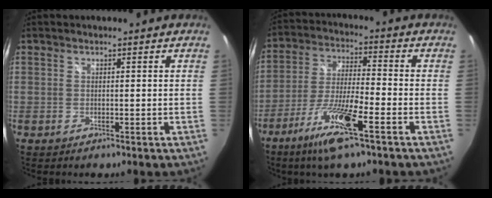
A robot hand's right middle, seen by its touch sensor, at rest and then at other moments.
{"total": 11.9, "force": [-6.9, 1.4, 9.6], "torque": [-0.207, -0.012, -0.134]}